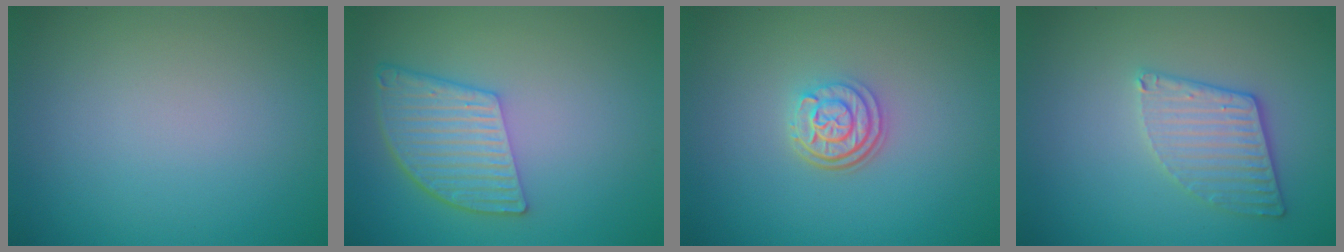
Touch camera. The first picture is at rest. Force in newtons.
{"total": 5.6, "press": 4.1, "slide": 3.8}
{"total": 3.0, "press": 2.4, "slide": 1.7}
{"total": 3.2, "press": 3.0, "slide": 0.9}